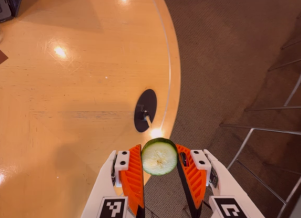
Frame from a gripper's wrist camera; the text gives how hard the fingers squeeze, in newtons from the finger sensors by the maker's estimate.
{"total": 9.0, "left": 9.0, "right": 9.0}